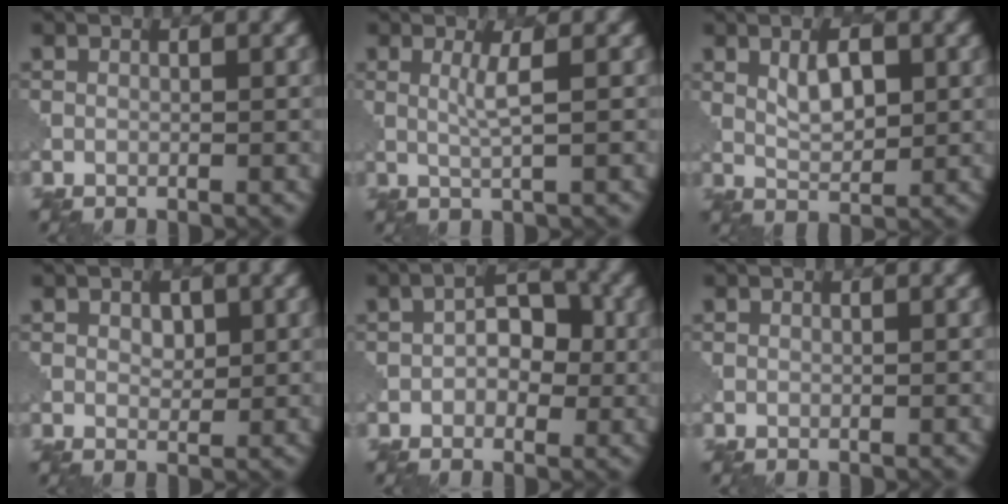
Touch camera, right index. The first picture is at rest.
{"total": 2.1, "force": [0.3, 0.3, 2.1], "torque": [-0.041, 0.000, 0.003]}
{"total": 3.3, "force": [1.0, 1.4, 2.8], "torque": [-0.054, 0.001, 0.020]}
{"total": 1.5, "force": [0.5, 1.0, 1.0], "torque": [-0.016, -0.001, 0.010]}
{"total": 3.5, "force": [-0.2, 2.3, 2.7], "torque": [-0.035, 0.007, -0.013]}
{"total": 0.0}